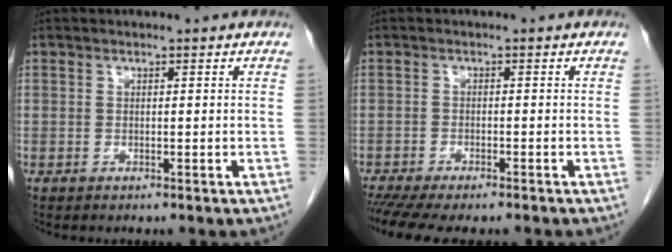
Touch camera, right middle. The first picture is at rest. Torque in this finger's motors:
{"motor_torque": [1.17, -0.97, 0.33, 0.10]}